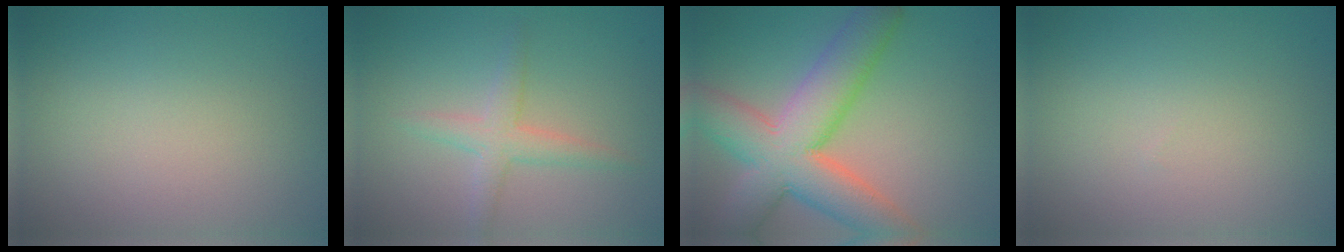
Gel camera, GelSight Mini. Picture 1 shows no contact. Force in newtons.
{"total": 2.5, "press": 2.5, "slide": 0.1}
{"total": 10.2, "press": 10.2, "slide": 0.6}
{"total": 0.0}